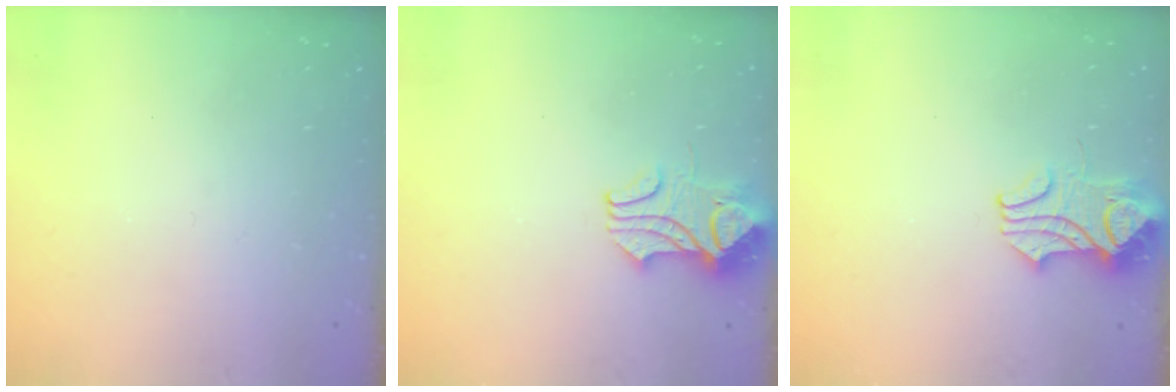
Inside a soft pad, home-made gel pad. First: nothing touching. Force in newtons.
{"total": 2.0, "press": 1.8, "slide": 0.8}
{"total": 3.7, "press": 3.6, "slide": 0.6}